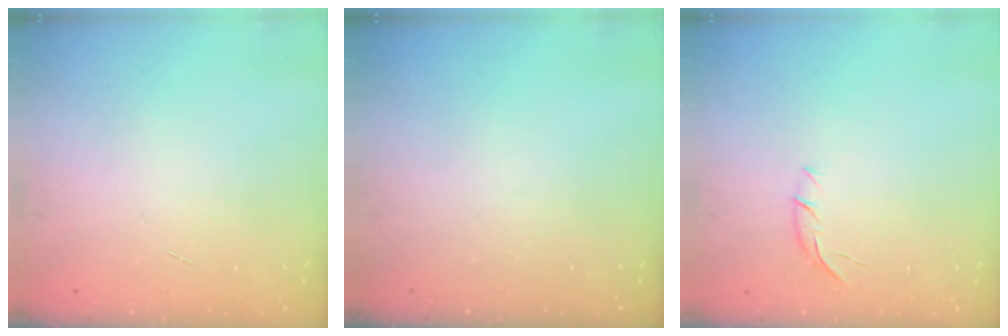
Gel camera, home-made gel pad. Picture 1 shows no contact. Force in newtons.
{"total": 0.0}
{"total": 6.3, "press": 6.2, "slide": 1.0}